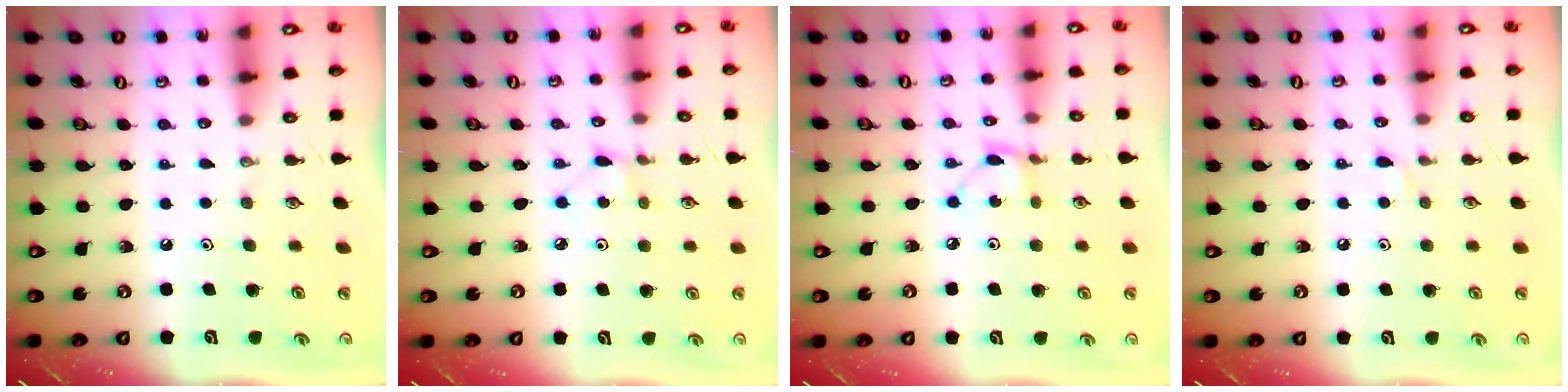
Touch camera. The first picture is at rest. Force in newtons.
{"total": 2.8, "press": 2.8, "slide": 0.3}
{"total": 2.8, "press": 2.8, "slide": 0.1}
{"total": 2.9, "press": 2.8, "slide": 0.5}